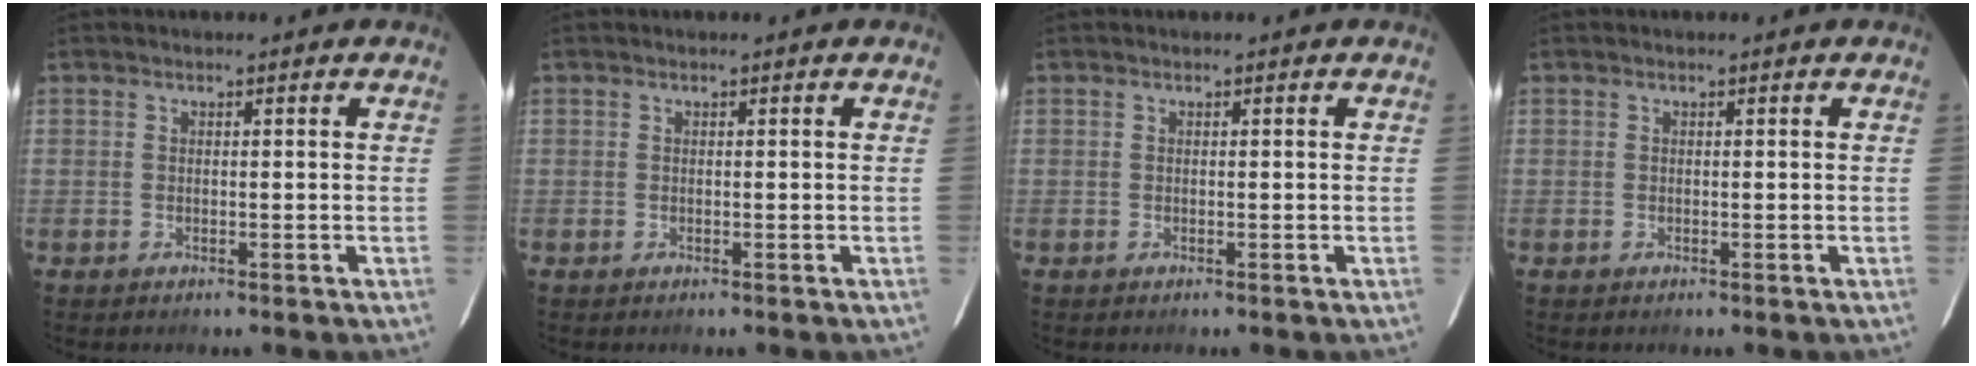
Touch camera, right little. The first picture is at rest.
{"total": 0.0}
{"total": 0.0}
{"total": 0.0}